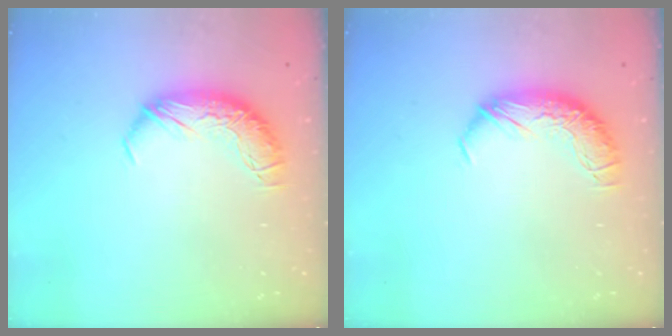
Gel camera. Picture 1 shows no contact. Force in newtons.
{"total": 0.0}